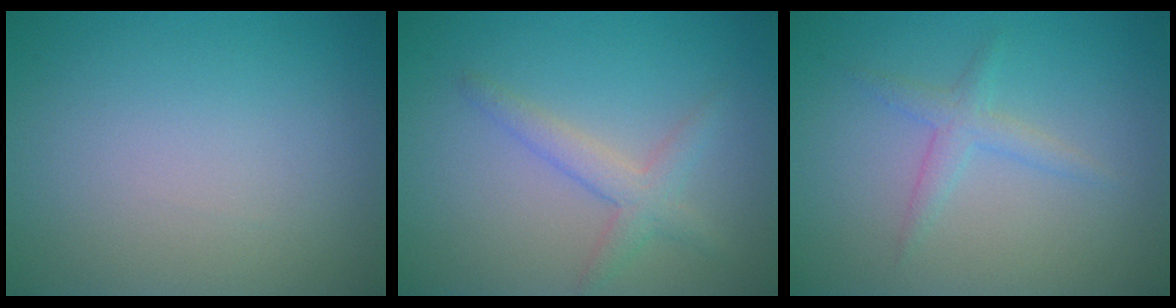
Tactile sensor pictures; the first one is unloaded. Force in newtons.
{"total": 2.4, "press": 2.4, "slide": 0.2}
{"total": 1.8, "press": 1.8, "slide": 0.1}